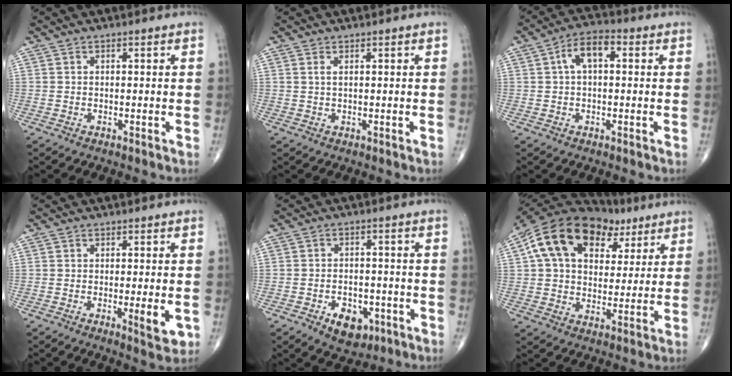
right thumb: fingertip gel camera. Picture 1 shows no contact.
{"total": 1.0, "force": [0.5, 0.3, 0.8], "torque": [-0.017, 0.003, 0.010]}
{"total": 6.4, "force": [1.2, 3.3, 5.3], "torque": [-0.092, 0.022, 0.012]}
{"total": 4.4, "force": [-0.9, 1.1, 4.2], "torque": [-0.060, -0.012, -0.014]}
{"total": 7.3, "force": [-3.3, 4.8, 4.5], "torque": [-0.044, 0.014, -0.042]}
{"total": 21.6, "force": [9.4, 13.7, 13.8], "torque": [-0.221, 0.018, 0.154]}